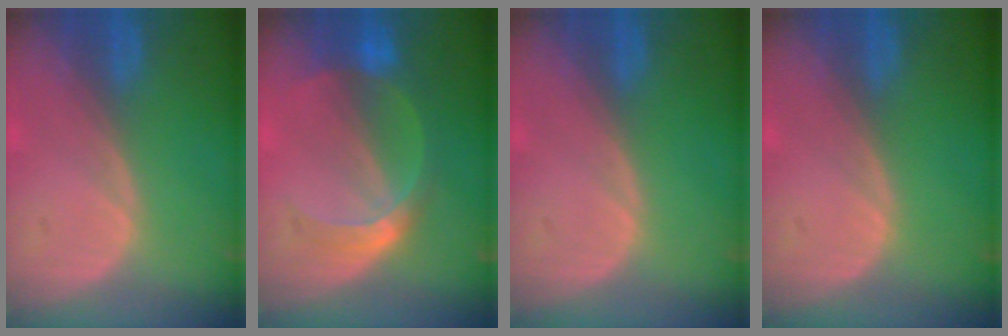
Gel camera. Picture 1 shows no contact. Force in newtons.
{"total": 6.3, "press": 5.6, "slide": 3.0}
{"total": 0.0}
{"total": 0.0}